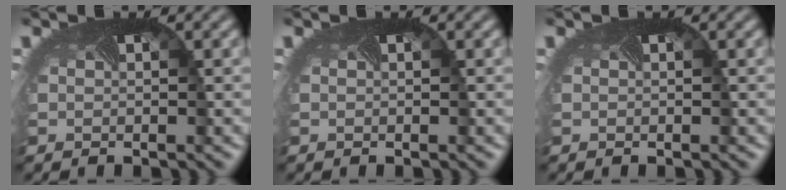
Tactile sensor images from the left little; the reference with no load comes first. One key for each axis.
{"total": 0.0}
{"total": 0.0}